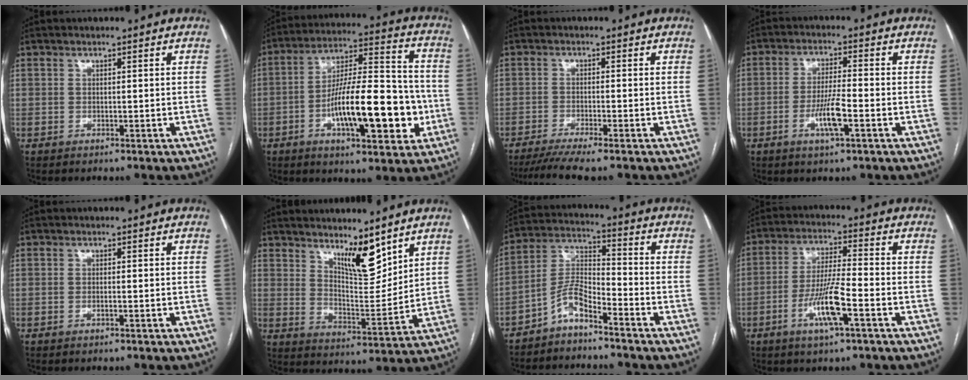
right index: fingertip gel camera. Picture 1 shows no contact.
{"total": 18.4, "force": [-4.8, 4.9, 17.1], "torque": [-0.284, 0.016, -0.073]}
{"total": 6.9, "force": [-5.6, -0.4, 4.1], "torque": [-0.061, -0.016, -0.091]}
{"total": 6.1, "force": [-2.3, 0.6, 5.6], "torque": [-0.107, -0.005, -0.042]}
{"total": 0.6, "force": [-0.2, 0.0, 0.5], "torque": [-0.010, 0.000, -0.003]}
{"total": 8.0, "force": [6.0, 1.9, 4.9], "torque": [-0.089, -0.014, 0.113]}
{"total": 6.5, "force": [-4.9, 1.5, 4.0], "torque": [-0.092, 0.011, -0.099]}
{"total": 9.0, "force": [-3.7, 0.7, 8.2], "torque": [-0.161, -0.004, -0.068]}